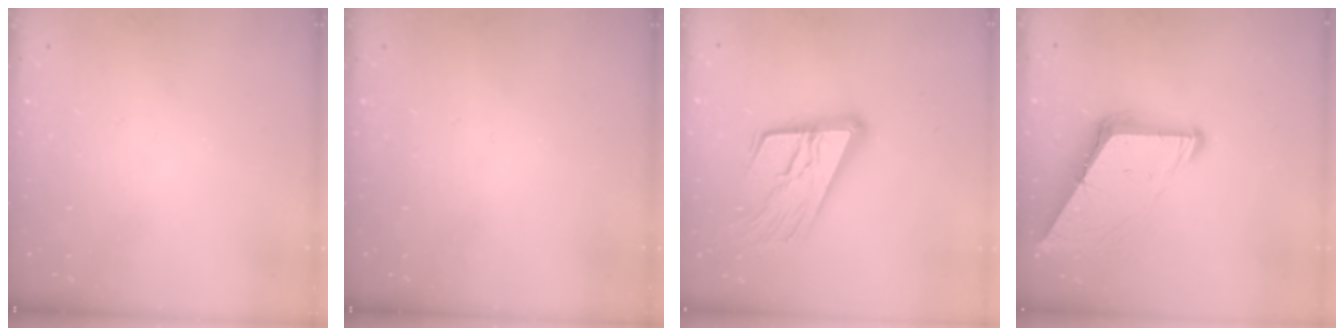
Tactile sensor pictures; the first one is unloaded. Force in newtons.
{"total": 0.0}
{"total": 19.1, "press": 19.0, "slide": 2.5}
{"total": 8.6, "press": 8.6, "slide": 0.9}